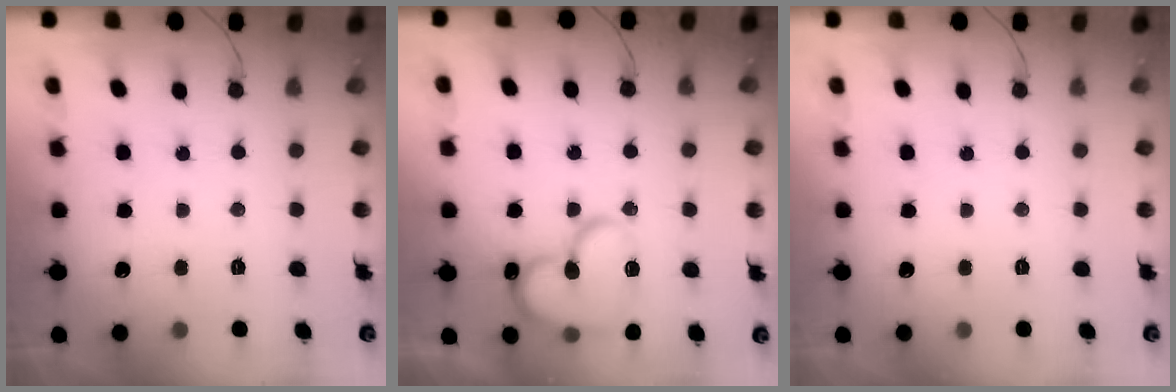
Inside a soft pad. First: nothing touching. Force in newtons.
{"total": 18.5, "press": 18.3, "slide": 2.5}
{"total": 0.0}